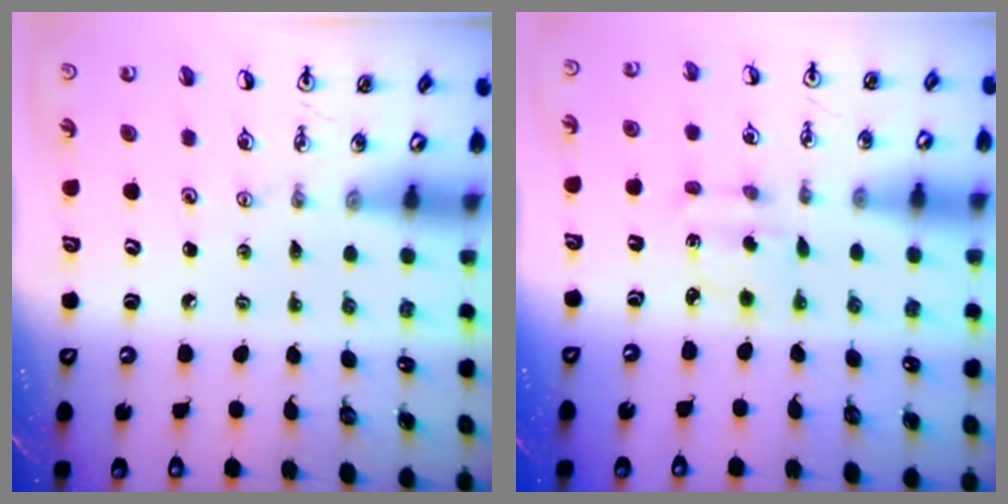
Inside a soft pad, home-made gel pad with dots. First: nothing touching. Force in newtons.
{"total": 2.4, "press": 2.3, "slide": 0.6}